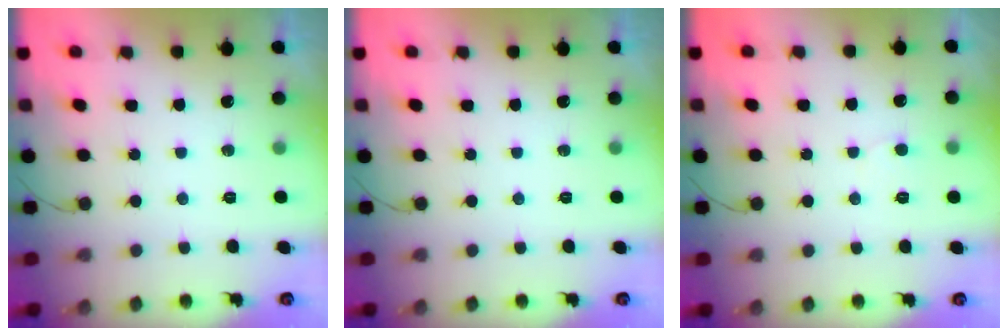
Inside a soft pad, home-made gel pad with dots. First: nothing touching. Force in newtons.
{"total": 0.0}
{"total": 5.4, "press": 5.4, "slide": 0.5}